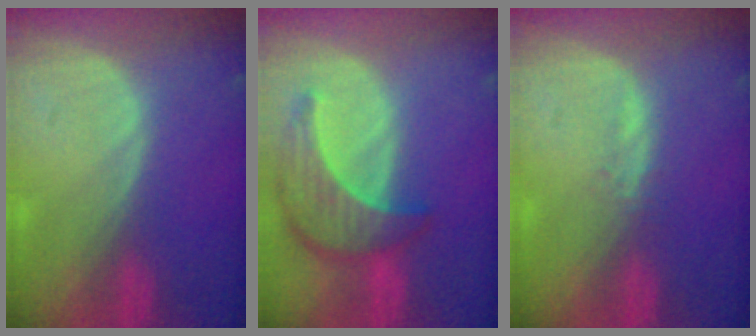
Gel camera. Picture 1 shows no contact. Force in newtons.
{"total": 8.7, "press": 7.9, "slide": 3.7}
{"total": 1.1, "press": 1.0, "slide": 0.5}